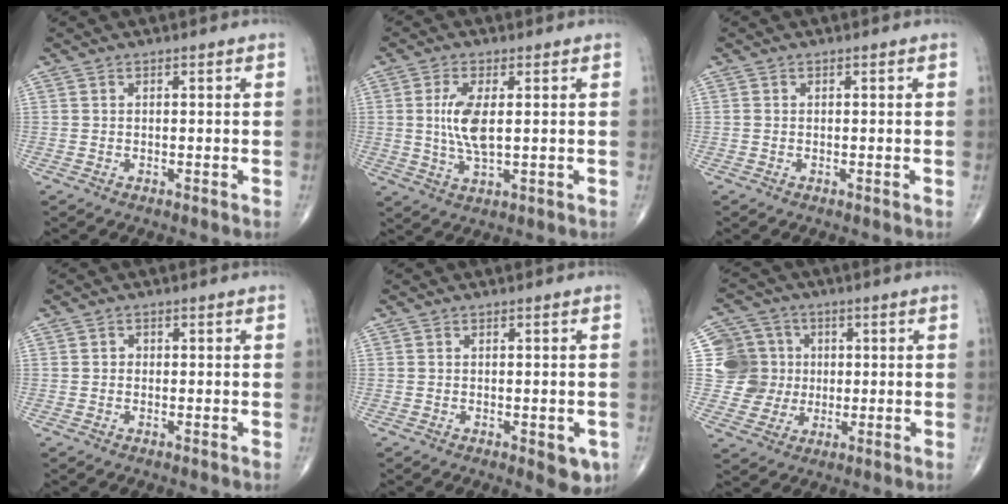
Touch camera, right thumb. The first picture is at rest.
{"total": 7.0, "force": [0.8, 2.7, 6.5], "torque": [-0.139, -0.009, 0.019]}
{"total": 0.0}
{"total": 0.7, "force": [0.0, 0.6, 0.3], "torque": [0.002, 0.002, -0.003]}
{"total": 4.2, "force": [-1.4, 1.9, 3.5], "torque": [-0.021, -0.005, -0.013]}
{"total": 10.0, "force": [1.0, 9.8, 1.6], "torque": [0.009, 0.014, 0.019]}